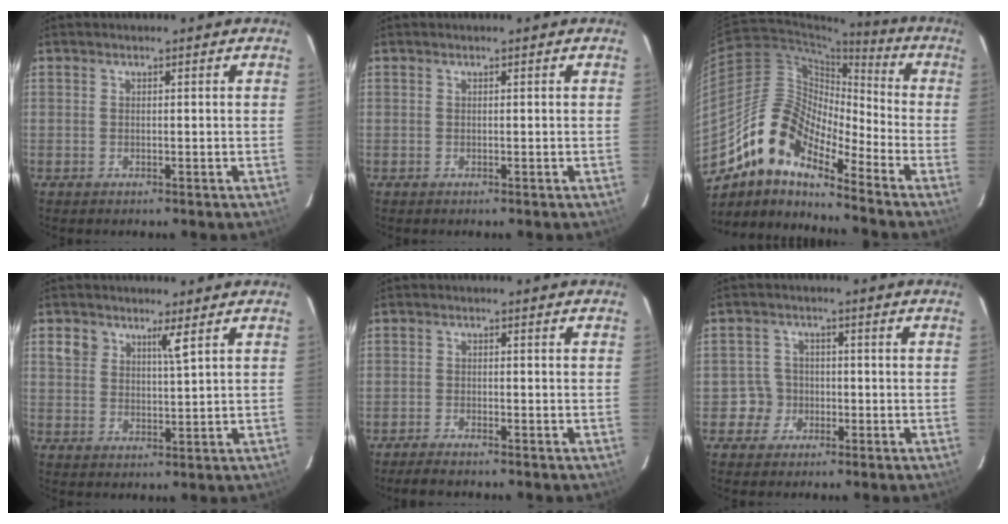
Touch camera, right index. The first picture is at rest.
{"total": 0.0}
{"total": 15.4, "force": [-11.6, 5.5, 8.7], "torque": [-0.139, 0.005, -0.235]}
{"total": 3.9, "force": [2.3, 1.9, 2.5], "torque": [-0.039, 0.002, 0.042]}
{"total": 3.3, "force": [-3.0, 0.3, 1.3], "torque": [-0.039, -0.009, -0.055]}
{"total": 4.1, "force": [-1.4, 3.8, -0.4], "torque": [0.012, 0.020, -0.025]}